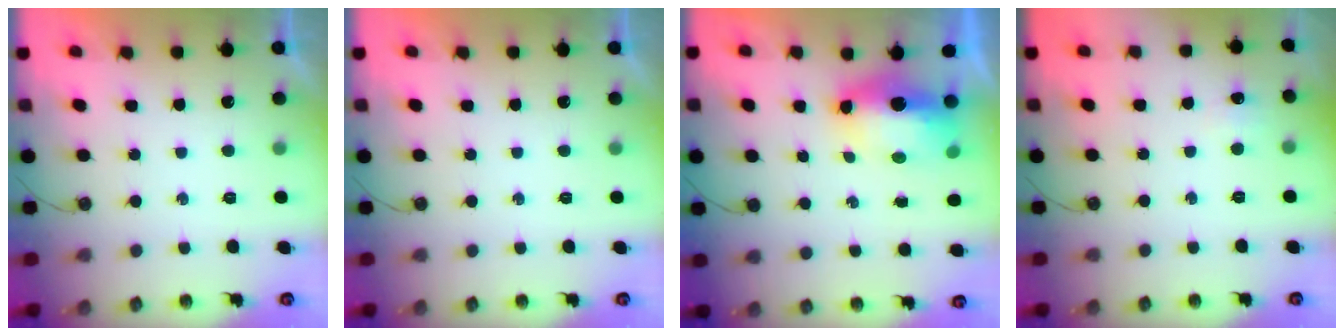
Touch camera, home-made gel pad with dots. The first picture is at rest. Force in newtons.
{"total": 0.0}
{"total": 8.7, "press": 8.5, "slide": 1.6}
{"total": 5.2, "press": 5.1, "slide": 0.7}